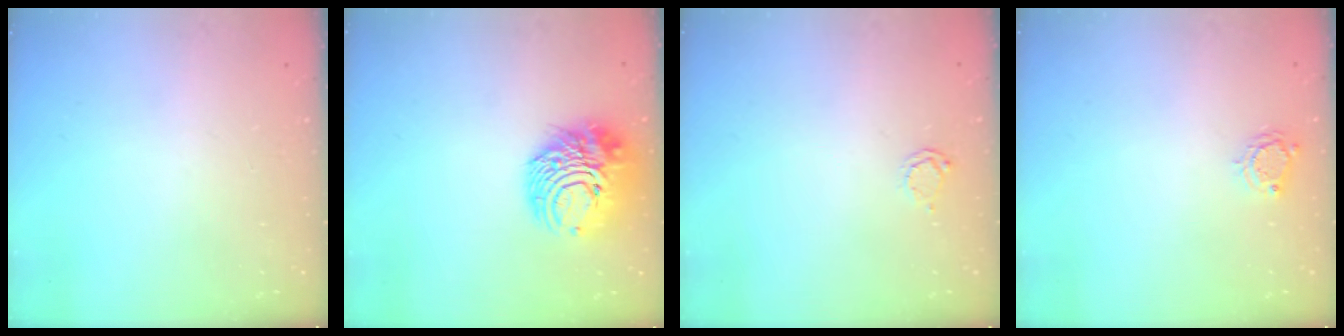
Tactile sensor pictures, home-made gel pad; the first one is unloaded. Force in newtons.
{"total": 12.6, "press": 12.5, "slide": 1.5}
{"total": 2.4, "press": 2.4, "slide": 0.2}
{"total": 3.9, "press": 3.9, "slide": 0.4}